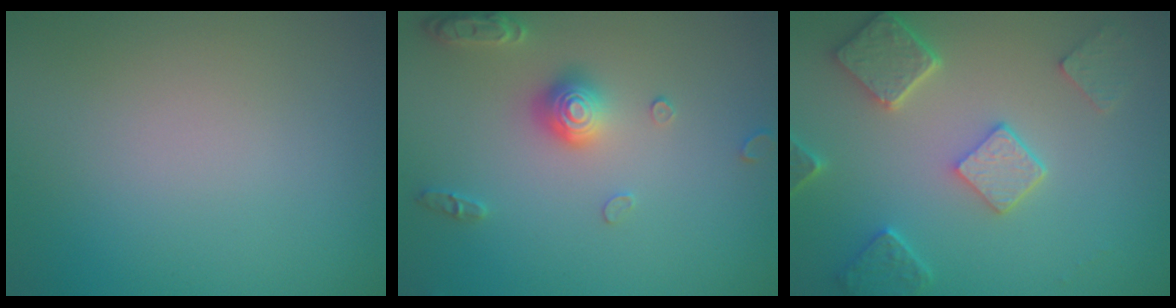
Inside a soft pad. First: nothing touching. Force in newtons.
{"total": 3.0, "press": 2.9, "slide": 0.7}
{"total": 5.2, "press": 4.0, "slide": 3.2}